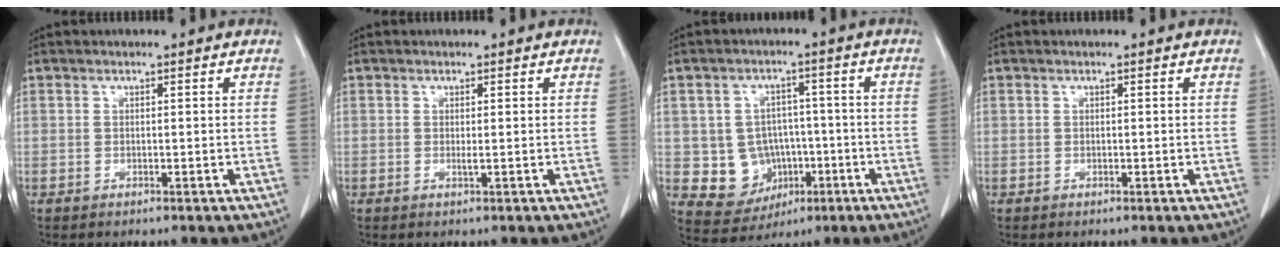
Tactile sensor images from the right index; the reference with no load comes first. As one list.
[{"total": 0.6, "force": [0.0, -0.1, 0.6], "torque": [-0.014, -0.003, 0.001]}, {"total": 8.4, "force": [-1.1, 7.9, 2.7], "torque": [-0.042, 0.023, -0.003]}, {"total": 0.0}]